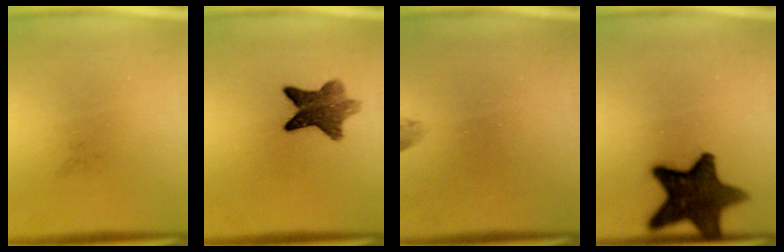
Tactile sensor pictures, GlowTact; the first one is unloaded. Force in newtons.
{"total": 8.1}
{"total": 0.9}
{"total": 14.8}